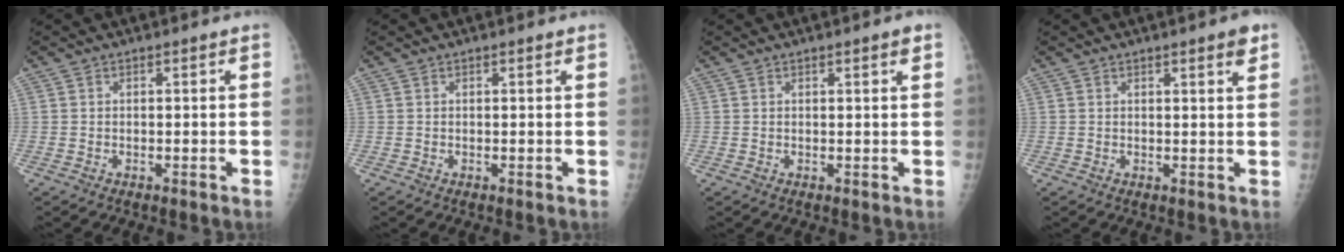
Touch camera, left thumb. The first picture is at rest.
{"total": 0.0}
{"total": 1.2, "force": [0.8, 0.1, 0.9], "torque": [-0.008, -0.003, 0.011]}
{"total": 2.8, "force": [1.8, 0.4, 2.1], "torque": [-0.019, -0.008, 0.022]}